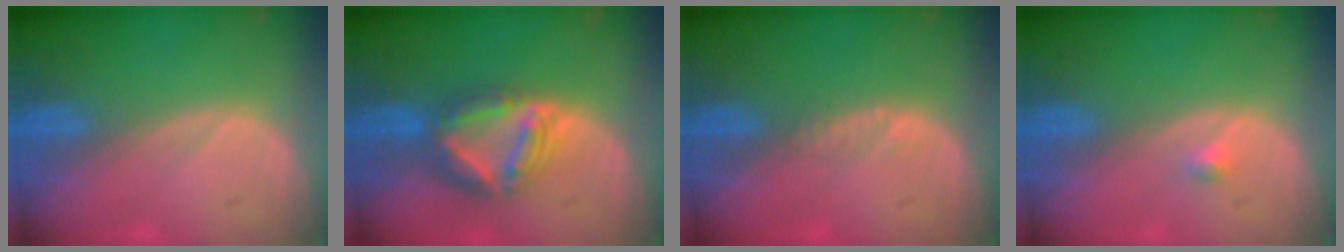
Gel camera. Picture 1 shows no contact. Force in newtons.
{"total": 7.7, "press": 6.8, "slide": 3.8}
{"total": 0.8, "press": 0.7, "slide": 0.5}
{"total": 1.1, "press": 0.9, "slide": 0.5}